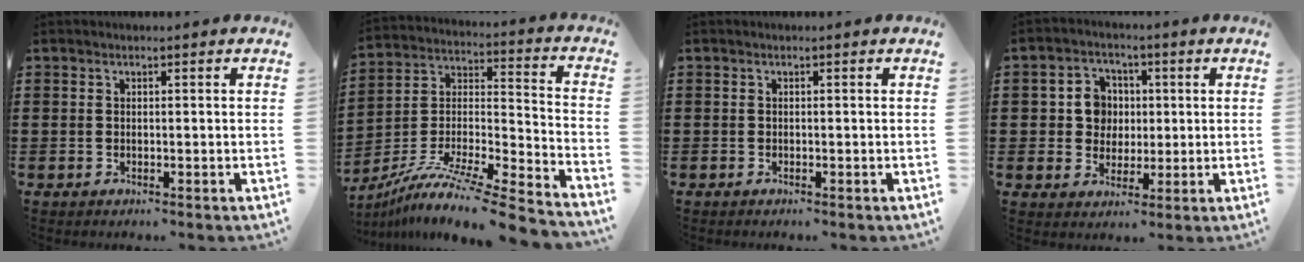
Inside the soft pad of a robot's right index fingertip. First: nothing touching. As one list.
[{"total": 10.7, "force": [-8.7, 0.5, 6.2], "torque": [-0.108, 0.003, -0.169]}, {"total": 0.0}, {"total": 6.1, "force": [0.7, 5.6, 2.3], "torque": [-0.068, 0.020, 0.012]}]